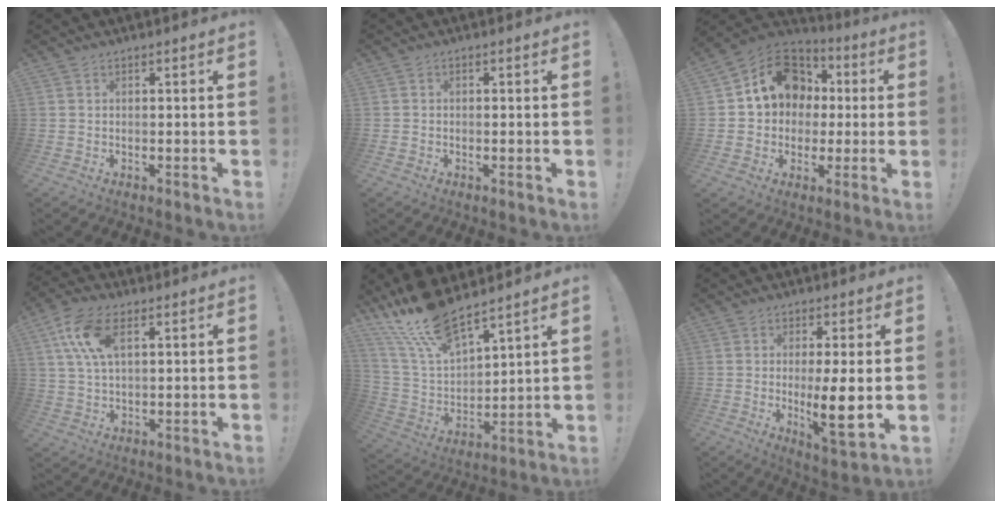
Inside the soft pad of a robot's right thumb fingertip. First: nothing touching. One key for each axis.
{"total": 1.1, "fx": -0.5, "fy": 0.7, "fz": 0.6, "tx": -0.010, "ty": 0.003, "tz": -0.009}
{"total": 15.4, "fx": 3.6, "fy": 12.9, "fz": 7.6, "tx": -0.103, "ty": 0.001, "tz": 0.078}
{"total": 11.4, "fx": 4.5, "fy": 6.0, "fz": 8.6, "tx": -0.170, "ty": -0.008, "tz": 0.081}
{"total": 16.7, "fx": 13.8, "fy": 5.4, "fz": 7.7, "tx": -0.166, "ty": -0.098, "tz": 0.255}
{"total": 10.8, "fx": -0.3, "fy": 2.3, "fz": 10.5, "tx": -0.174, "ty": -0.016, "tz": -0.009}